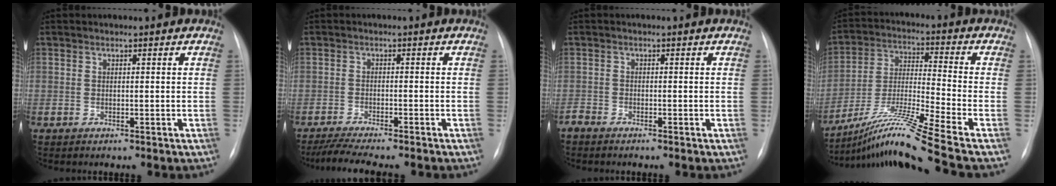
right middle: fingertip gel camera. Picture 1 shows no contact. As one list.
[{"total": 8.0, "force": [-6.9, 0.5, 4.1], "torque": [-0.064, -0.013, -0.108]}, {"total": 1.4, "force": [-1.4, 0.2, 0.3], "torque": [-0.009, -0.003, -0.026]}, {"total": 14.8, "force": [-11.2, -3.1, 9.2], "torque": [-0.184, -0.020, -0.202]}]